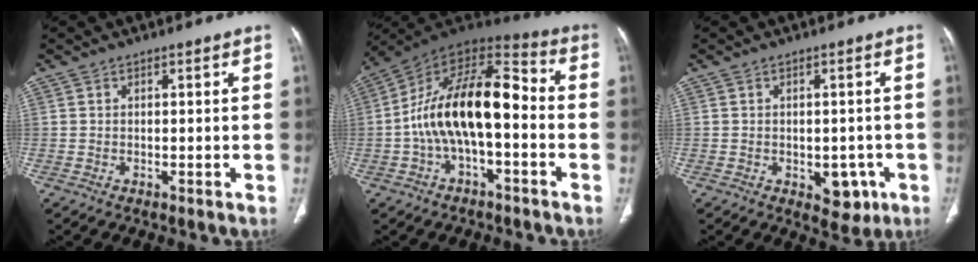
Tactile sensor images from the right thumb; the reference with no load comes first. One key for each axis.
{"total": 19.1, "fx": -2.5, "fy": 9.2, "fz": 16.6, "tx": -0.275, "ty": 0.058, "tz": -0.047}
{"total": 5.5, "fx": -1.8, "fy": 3.6, "fz": 3.7, "tx": -0.019, "ty": 0.005, "tz": -0.013}